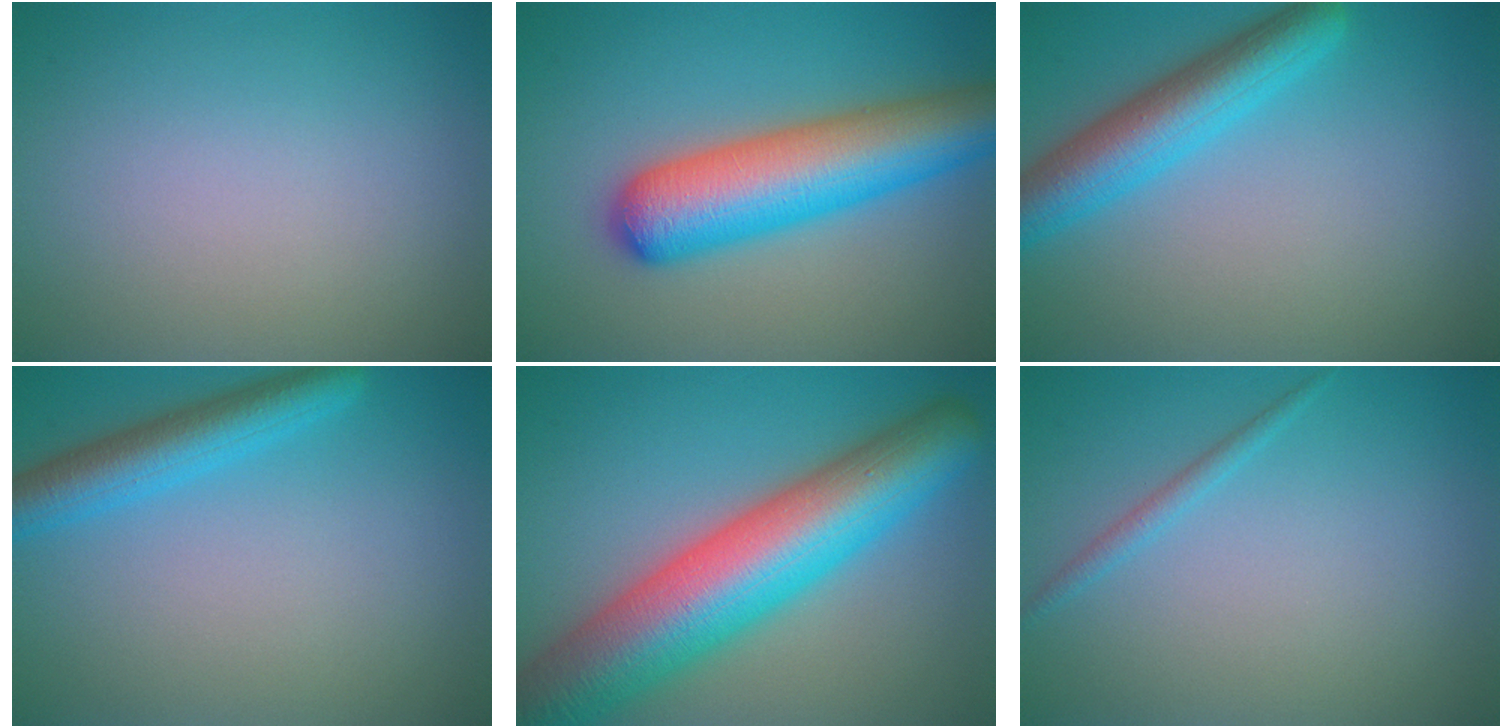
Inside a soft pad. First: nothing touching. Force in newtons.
{"total": 9.2, "press": 9.2, "slide": 0.3}
{"total": 5.6, "press": 5.6, "slide": 0.3}
{"total": 4.3, "press": 4.3, "slide": 0.1}
{"total": 13.1, "press": 13.1, "slide": 0.4}
{"total": 1.0, "press": 1.0, "slide": 0.1}